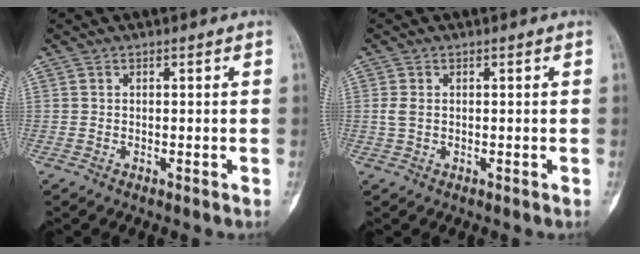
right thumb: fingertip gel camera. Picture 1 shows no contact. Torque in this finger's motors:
{"motor_torque": [0.59, 0.64, 0.42, -0.25, 0.18]}